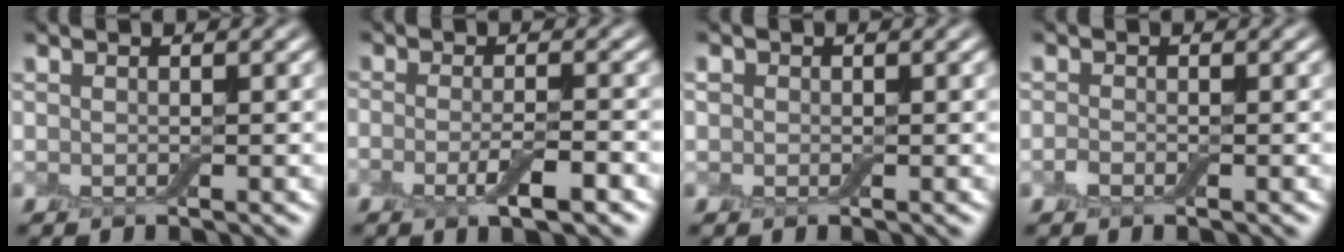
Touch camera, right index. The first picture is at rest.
{"total": 3.3, "force": [-1.4, 0.8, 2.8], "torque": [-0.055, -0.005, -0.028]}
{"total": 0.8, "force": [0.1, 0.7, 0.2], "torque": [0.001, 0.001, -0.001]}
{"total": 0.8, "force": [-0.4, 0.5, 0.5], "torque": [-0.011, 0.000, -0.011]}